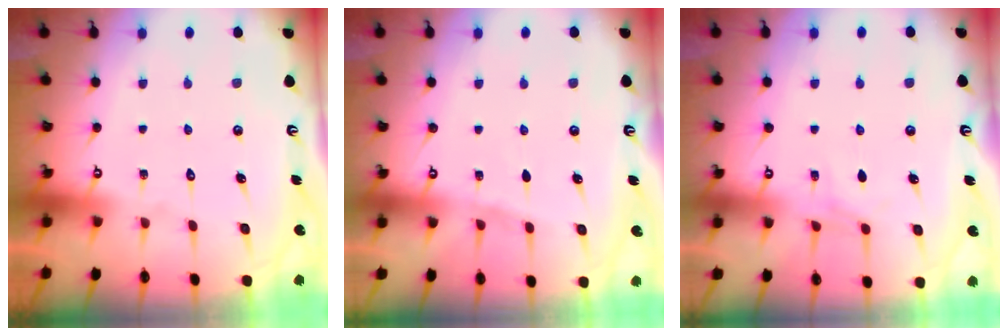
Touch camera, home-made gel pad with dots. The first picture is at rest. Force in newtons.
{"total": 3.6, "press": 3.6, "slide": 0.5}
{"total": 4.8, "press": 4.8, "slide": 0.4}